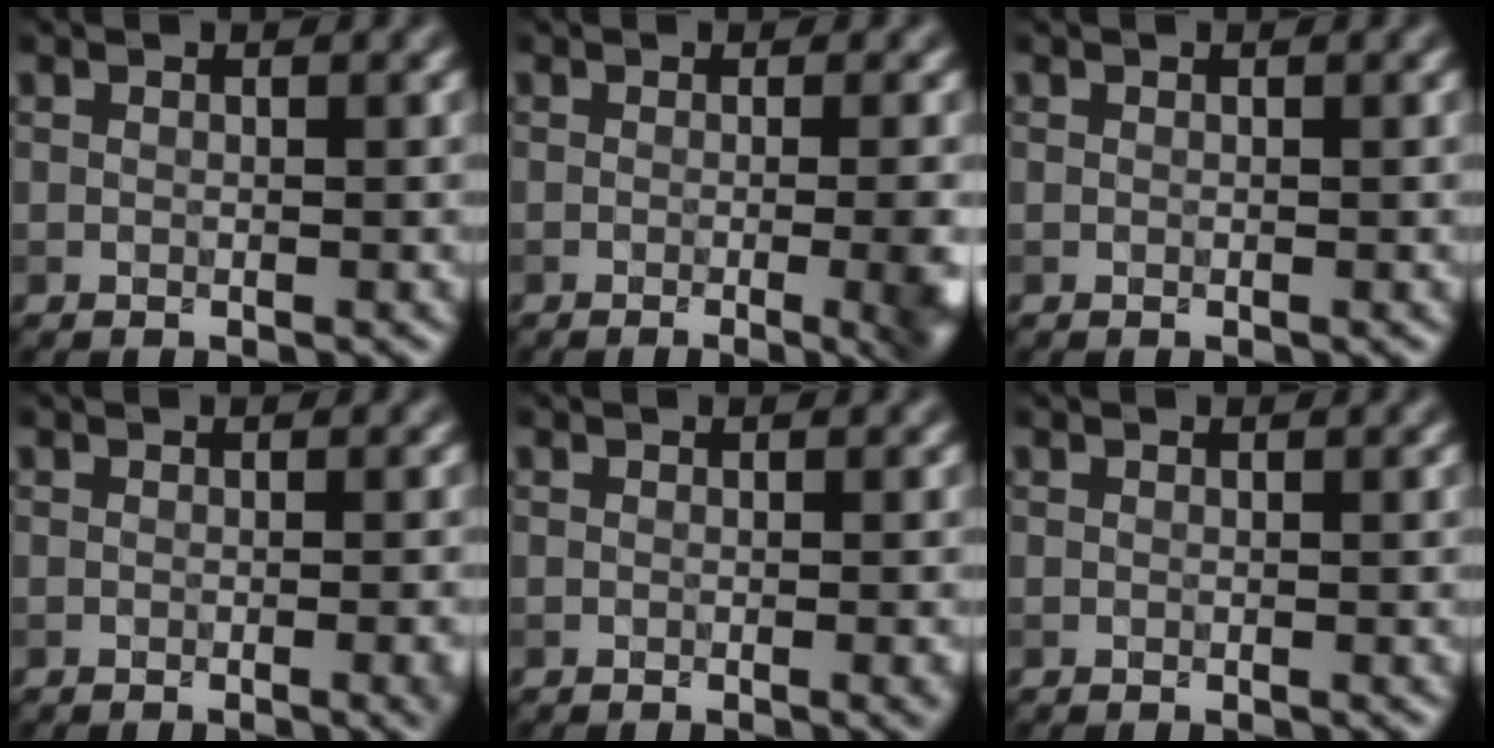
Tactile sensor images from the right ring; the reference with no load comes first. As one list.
[{"total": 9.4, "force": [-1.2, 4.6, 8.2], "torque": [-0.016, 0.022, -0.006]}, {"total": 0.0}, {"total": 2.9, "force": [-0.7, 1.1, 2.6], "torque": [0.000, 0.007, -0.004]}, {"total": 1.5, "force": [-0.3, 0.6, 1.4], "torque": [-0.001, -0.001, -0.005]}, {"total": 0.0}]